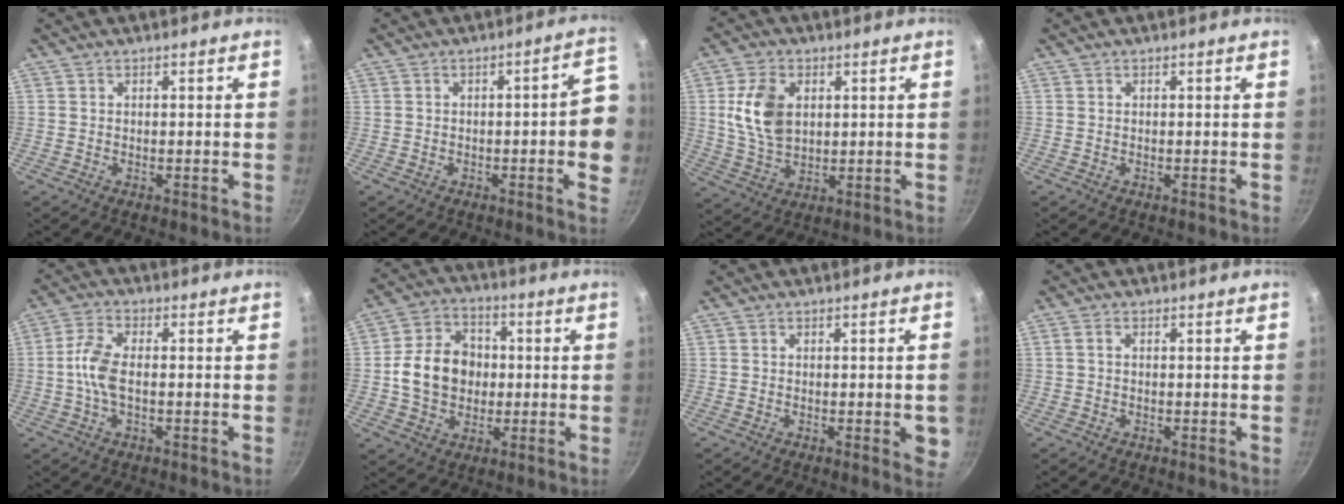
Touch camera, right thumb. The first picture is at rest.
{"total": 9.0, "force": [-0.8, 2.7, 8.5], "torque": [-0.080, 0.024, -0.012]}
{"total": 10.6, "force": [2.3, 7.0, 7.6], "torque": [-0.130, -0.010, 0.046]}
{"total": 0.0}
{"total": 6.5, "force": [-0.6, 3.2, 5.6], "torque": [-0.122, 0.015, -0.018]}
{"total": 13.0, "force": [0.0, 10.6, 7.6], "torque": [-0.107, 0.021, -0.007]}
{"total": 4.1, "force": [-0.7, 1.5, 3.7], "torque": [-0.037, -0.005, -0.010]}
{"total": 1.1, "force": [0.0, 0.7, 0.9], "torque": [-0.021, 0.005, 0.001]}